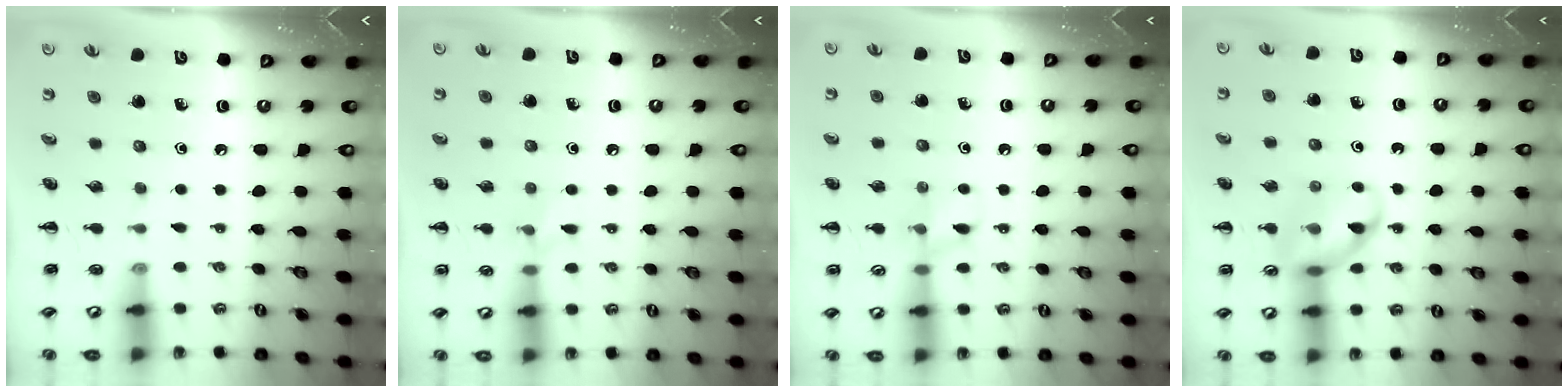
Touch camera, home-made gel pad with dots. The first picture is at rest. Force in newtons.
{"total": 6.1, "press": 5.8, "slide": 1.9}
{"total": 7.4, "press": 7.2, "slide": 1.8}
{"total": 11.1, "press": 11.0, "slide": 1.3}